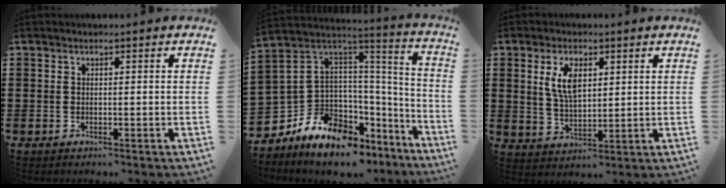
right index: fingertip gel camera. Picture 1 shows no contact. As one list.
[{"total": 9.2, "force": [-6.0, 6.3, 3.1], "torque": [-0.098, -0.009, -0.113]}, {"total": 6.1, "force": [2.1, 3.0, 4.9], "torque": [-0.105, 0.010, 0.036]}]